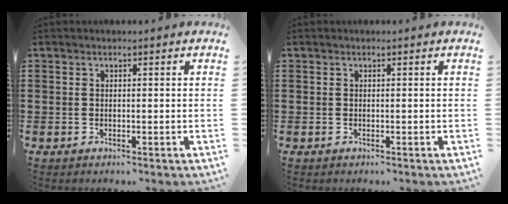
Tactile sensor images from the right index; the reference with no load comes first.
{"total": 0.0}